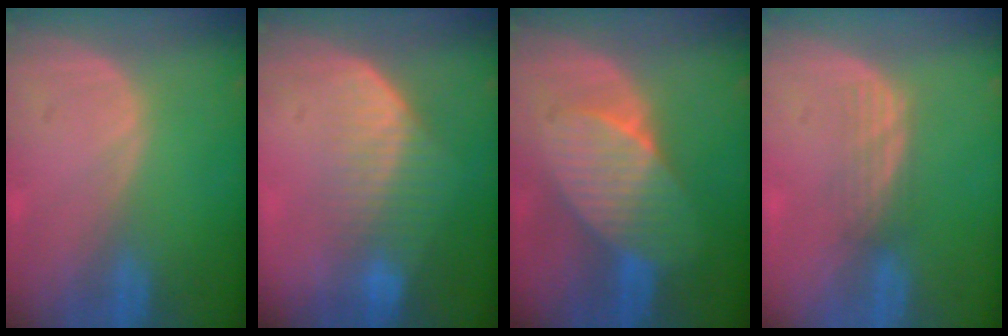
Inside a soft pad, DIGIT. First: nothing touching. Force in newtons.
{"total": 7.2, "press": 6.1, "slide": 3.8}
{"total": 7.3, "press": 7.2, "slide": 1.3}
{"total": 3.0, "press": 2.5, "slide": 1.7}